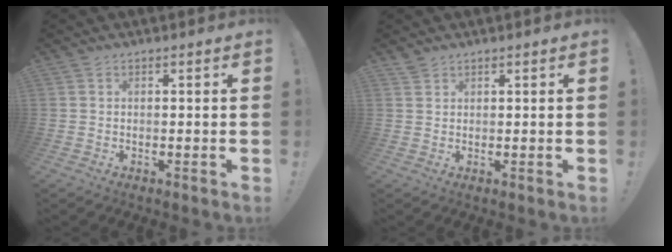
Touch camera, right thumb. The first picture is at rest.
{"total": 1.5, "force": [1.4, 0.5, 0.4], "torque": [-0.004, -0.007, 0.026]}